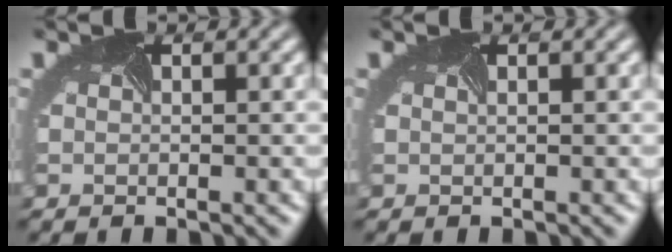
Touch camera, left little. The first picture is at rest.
{"total": 0.0}